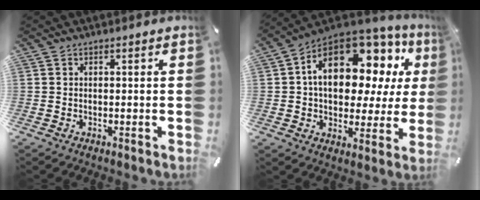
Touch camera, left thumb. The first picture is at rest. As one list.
[{"total": 18.3, "force": [6.1, 11.2, 13.1], "torque": [-0.209, -0.032, 0.102]}]